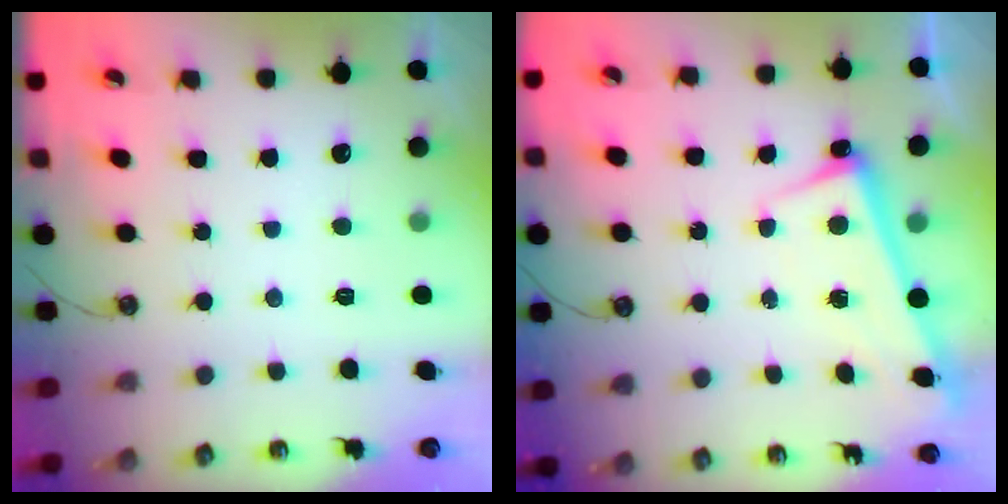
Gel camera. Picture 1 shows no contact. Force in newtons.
{"total": 2.6, "press": 2.5, "slide": 0.7}